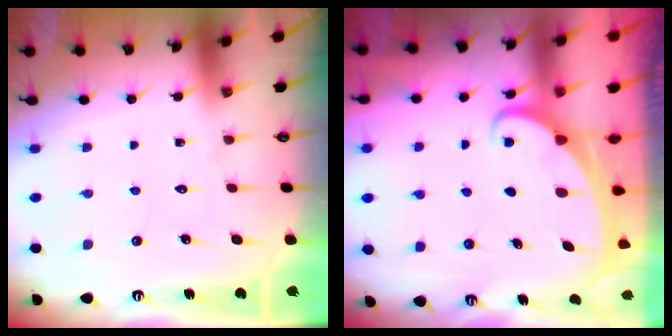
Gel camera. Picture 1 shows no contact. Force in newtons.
{"total": 1.9, "press": 1.9, "slide": 0.2}